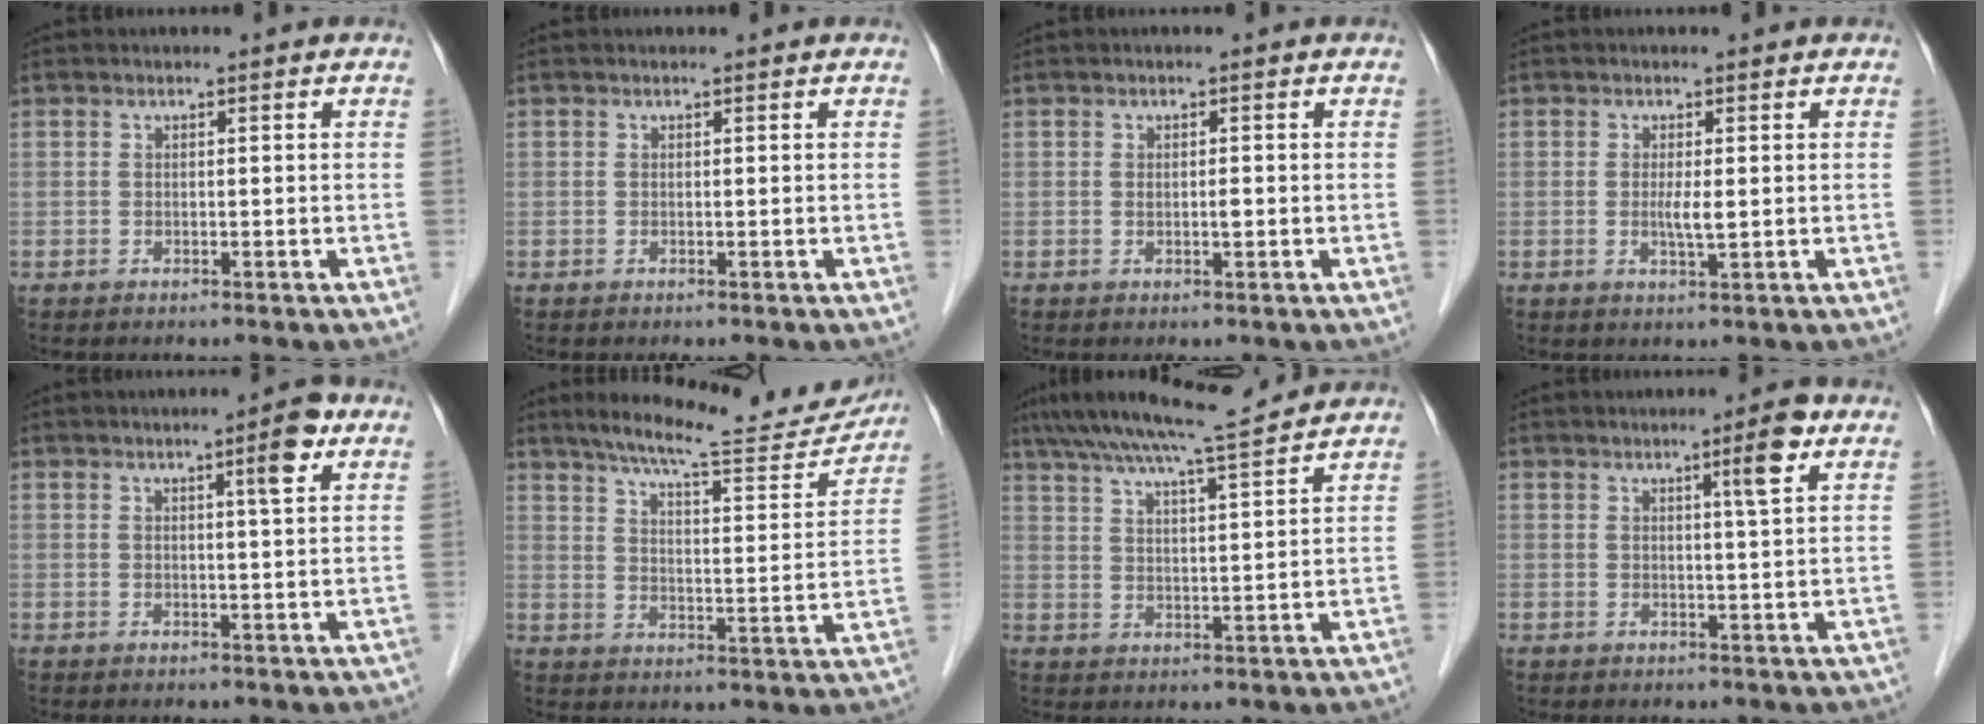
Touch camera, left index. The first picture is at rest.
{"total": 0.0}
{"total": 0.9, "force": [-0.3, 0.2, 0.8], "torque": [-0.015, -0.004, -0.004]}
{"total": 2.1, "force": [-0.1, 0.1, 2.1], "torque": [-0.044, -0.007, -0.002]}
{"total": 3.8, "force": [1.9, 0.0, 3.3], "torque": [-0.046, -0.001, 0.026]}
{"total": 15.4, "force": [14.2, 1.7, 5.8], "torque": [-0.085, -0.017, 0.192]}
{"total": 10.9, "force": [9.7, -0.6, 5.1], "torque": [-0.091, 0.012, 0.150]}
{"total": 4.0, "force": [2.0, -0.5, 3.4], "torque": [-0.055, -0.003, 0.032]}